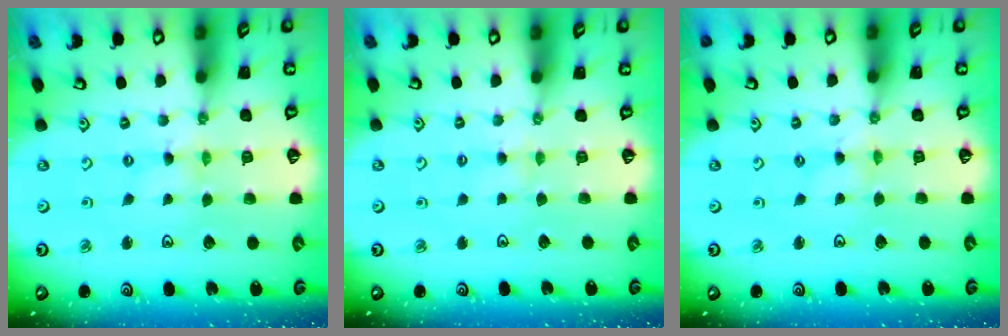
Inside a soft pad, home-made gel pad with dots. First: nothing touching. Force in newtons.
{"total": 2.3, "press": 2.3, "slide": 0.3}
{"total": 0.6, "press": 0.6, "slide": 0.2}